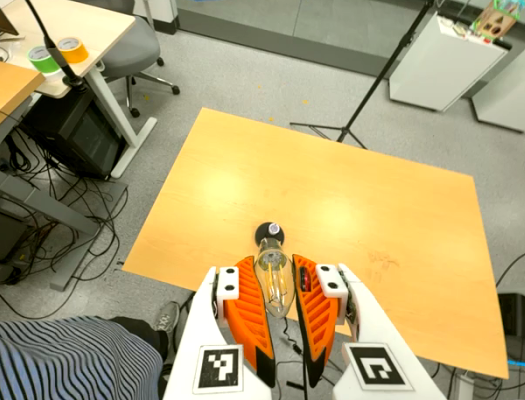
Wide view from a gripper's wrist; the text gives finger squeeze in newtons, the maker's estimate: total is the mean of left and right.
{"total": 19.2, "left": 24.2, "right": 14.3}